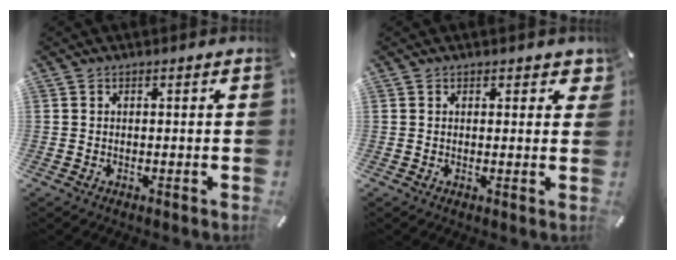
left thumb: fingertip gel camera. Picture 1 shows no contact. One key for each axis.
{"total": 1.8, "fx": 1.2, "fy": 1.0, "fz": 0.9, "tx": -0.004, "ty": -0.001, "tz": 0.017}